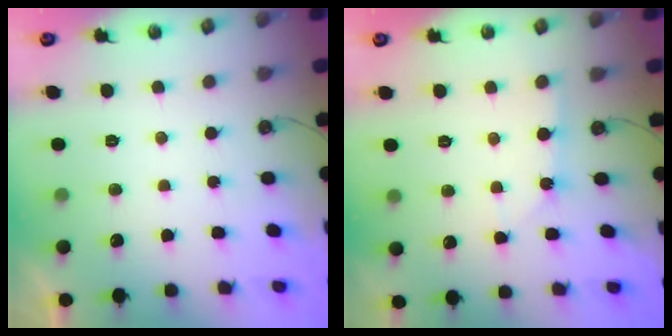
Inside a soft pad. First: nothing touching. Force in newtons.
{"total": 3.0, "press": 3.0, "slide": 0.4}